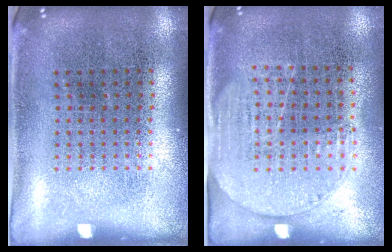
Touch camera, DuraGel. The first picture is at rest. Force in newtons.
{"total": 1.5, "press": 1.3, "slide": 0.7}